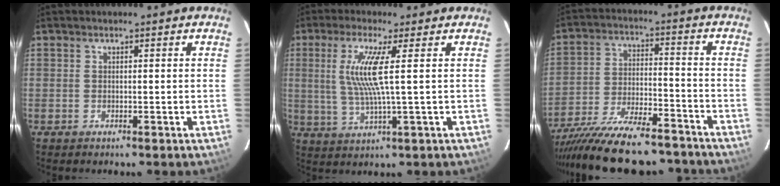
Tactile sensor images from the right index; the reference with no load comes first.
{"total": 8.1, "force": [1.8, -0.3, 7.9], "torque": [-0.158, -0.009, 0.040]}
{"total": 24.2, "force": [-20.7, 6.6, 10.8], "torque": [-0.207, -0.028, -0.305]}